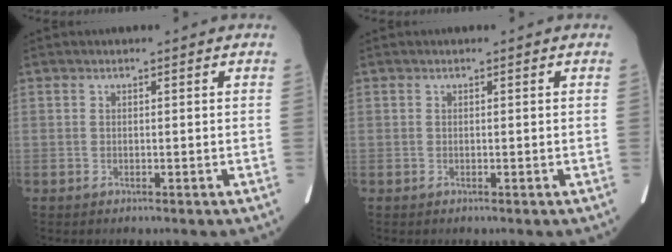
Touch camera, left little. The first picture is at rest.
{"total": 0.0}